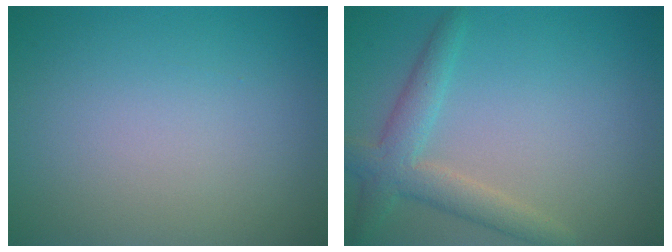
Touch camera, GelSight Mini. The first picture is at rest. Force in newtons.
{"total": 3.5, "press": 3.5, "slide": 0.1}